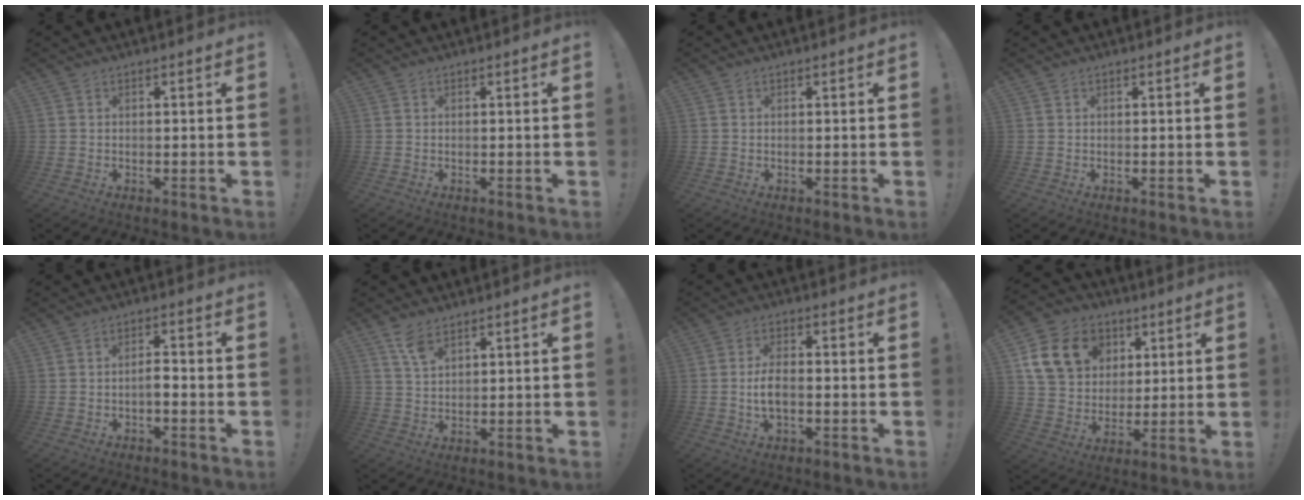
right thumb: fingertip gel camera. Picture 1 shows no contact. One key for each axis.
{"total": 0.0}
{"total": 0.0}
{"total": 0.0}
{"total": 3.3, "fx": -1.3, "fy": 1.6, "fz": 2.6, "tx": -0.044, "ty": 0.009, "tz": -0.024}
{"total": 5.6, "fx": 3.9, "fy": 2.1, "fz": 3.5, "tx": -0.061, "ty": -0.021, "tz": 0.069}
{"total": 5.7, "fx": -0.9, "fy": 2.8, "fz": 4.9, "tx": -0.090, "ty": 0.003, "tz": -0.018}
{"total": 16.9, "fx": 6.7, "fy": 13.3, "fz": 8.0, "tx": -0.118, "ty": -0.016, "tz": 0.137}